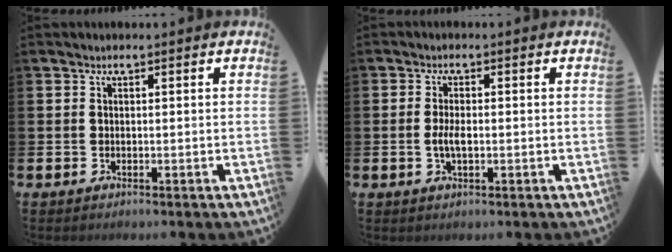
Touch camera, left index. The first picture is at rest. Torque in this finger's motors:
{"motor_torque": [0.61, 0.08, 0.07, 0.11]}